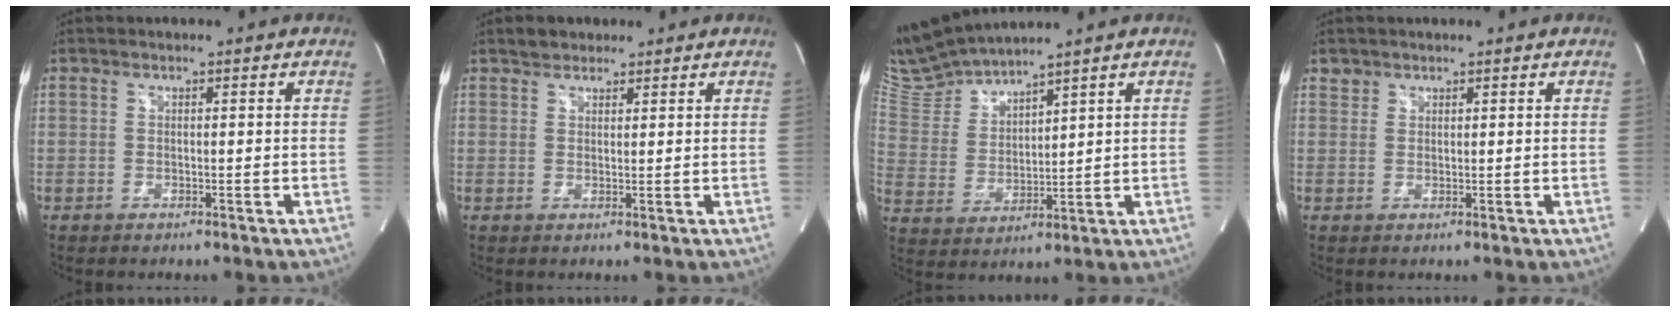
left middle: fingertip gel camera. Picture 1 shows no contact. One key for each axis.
{"total": 2.4, "fx": 1.9, "fy": 1.4, "fz": 0.4, "tx": -0.009, "ty": 0.008, "tz": 0.029}
{"total": 8.2, "fx": 8.1, "fy": -1.0, "fz": 1.0, "tx": -0.047, "ty": 0.003, "tz": 0.185}
{"total": 1.8, "fx": 1.4, "fy": 1.1, "fz": -0.3, "tx": 0.011, "ty": 0.006, "tz": 0.023}